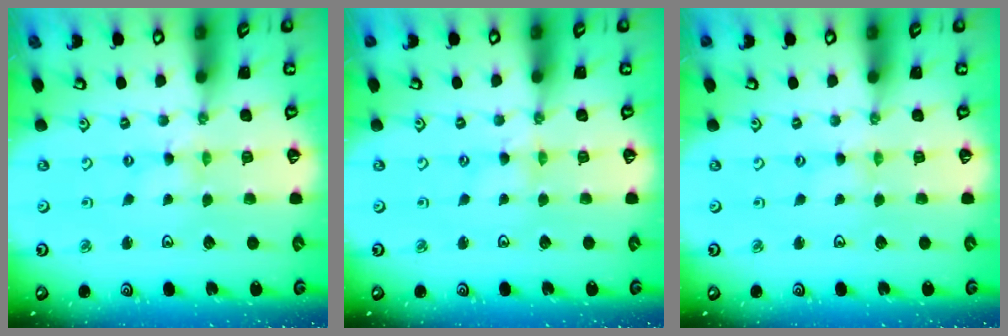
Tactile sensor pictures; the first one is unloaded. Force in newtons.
{"total": 0.0}
{"total": 0.5, "press": 0.5, "slide": 0.1}